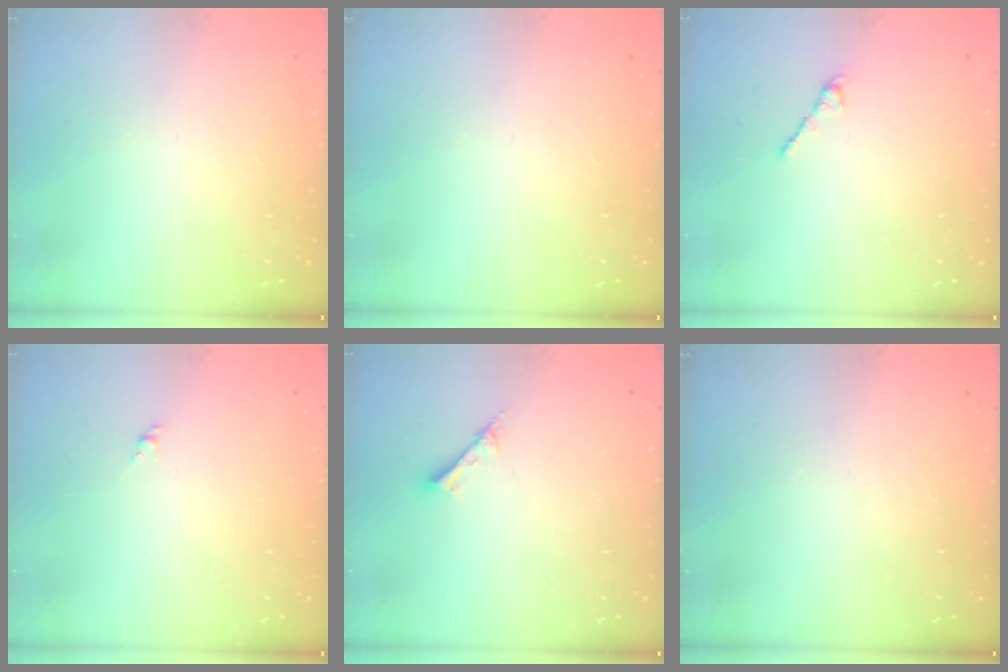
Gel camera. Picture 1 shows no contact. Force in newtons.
{"total": 0.0}
{"total": 2.2, "press": 2.2, "slide": 0.4}
{"total": 1.6, "press": 1.5, "slide": 0.6}
{"total": 2.6, "press": 2.6, "slide": 0.1}
{"total": 0.0}